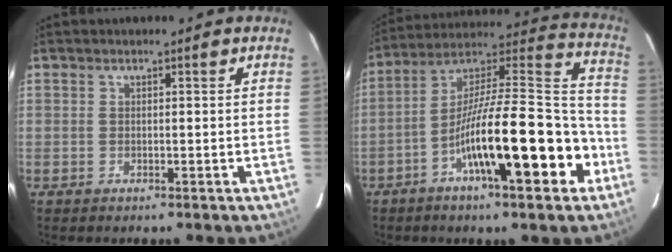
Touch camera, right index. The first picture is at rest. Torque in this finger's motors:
{"motor_torque": [1.45, -0.69, 1.05, 0.21]}